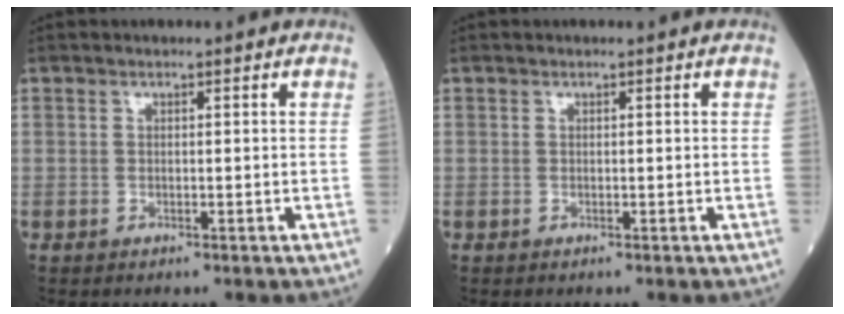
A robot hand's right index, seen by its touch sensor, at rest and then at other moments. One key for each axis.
{"total": 0.0}